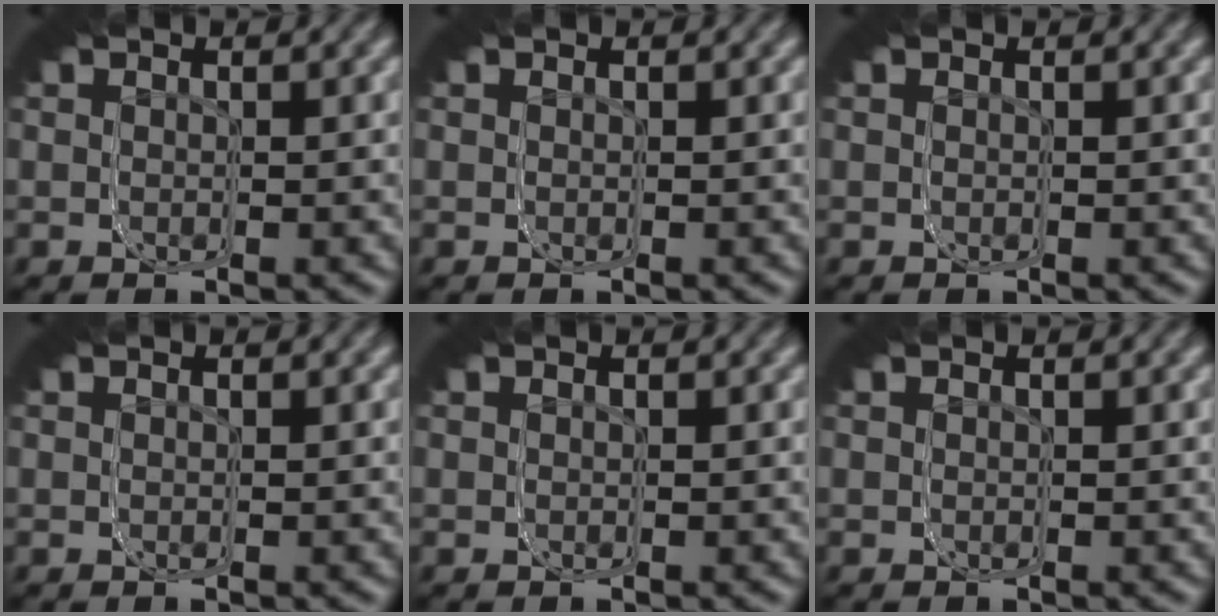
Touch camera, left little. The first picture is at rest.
{"total": 0.0}
{"total": 0.0}
{"total": 0.0}
{"total": 0.0}
{"total": 0.0}